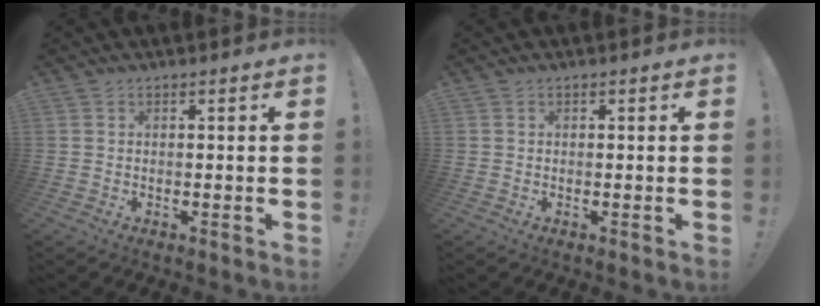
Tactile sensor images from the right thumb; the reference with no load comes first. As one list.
[{"total": 0.0}]